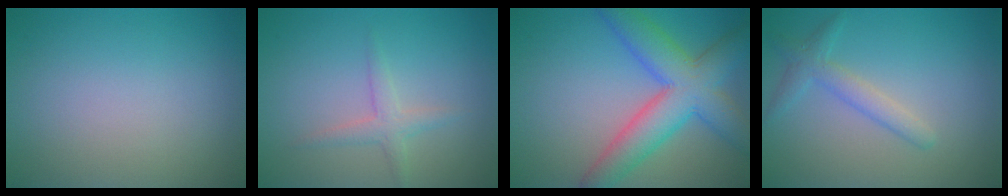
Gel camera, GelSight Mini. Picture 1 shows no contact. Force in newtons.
{"total": 1.9, "press": 1.9, "slide": 0.1}
{"total": 7.9, "press": 7.9, "slide": 0.5}
{"total": 2.3, "press": 2.3, "slide": 0.1}